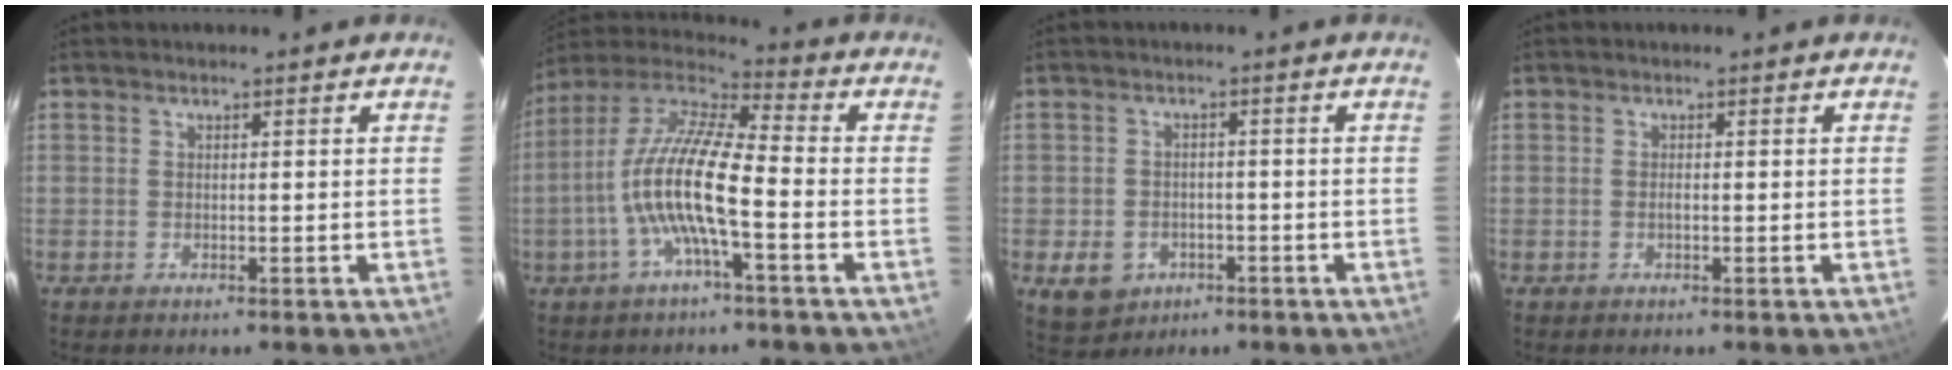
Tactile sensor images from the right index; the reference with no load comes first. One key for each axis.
{"total": 14.0, "fx": -3.8, "fy": 2.4, "fz": 13.2, "tx": -0.250, "ty": 0.000, "tz": -0.078}
{"total": 7.0, "fx": -3.0, "fy": 5.6, "fz": 2.9, "tx": -0.078, "ty": 0.005, "tz": -0.034}
{"total": 0.6, "fx": -0.3, "fy": 0.2, "fz": 0.5, "tx": -0.010, "ty": -0.001, "tz": -0.004}